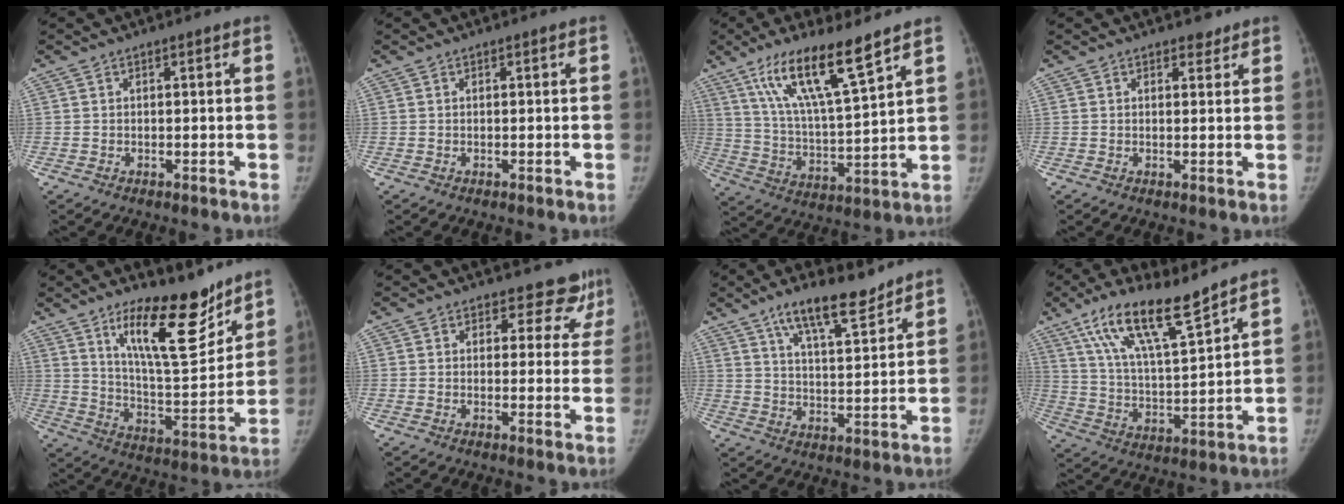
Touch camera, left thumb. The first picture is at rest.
{"total": 0.0}
{"total": 16.0, "force": [10.2, 2.6, 12.1], "torque": [-0.210, -0.051, 0.197]}
{"total": 1.8, "force": [1.4, 1.1, 0.4], "torque": [0.008, -0.009, 0.015]}
{"total": 17.5, "force": [11.9, 5.5, 11.6], "torque": [-0.141, -0.092, 0.203]}
{"total": 7.2, "force": [5.8, 4.1, 1.1], "torque": [0.035, -0.028, 0.050]}
{"total": 12.7, "force": [8.8, 3.9, 8.3], "torque": [-0.122, -0.044, 0.154]}
{"total": 15.8, "force": [10.9, 3.2, 11.0], "torque": [-0.185, -0.053, 0.208]}